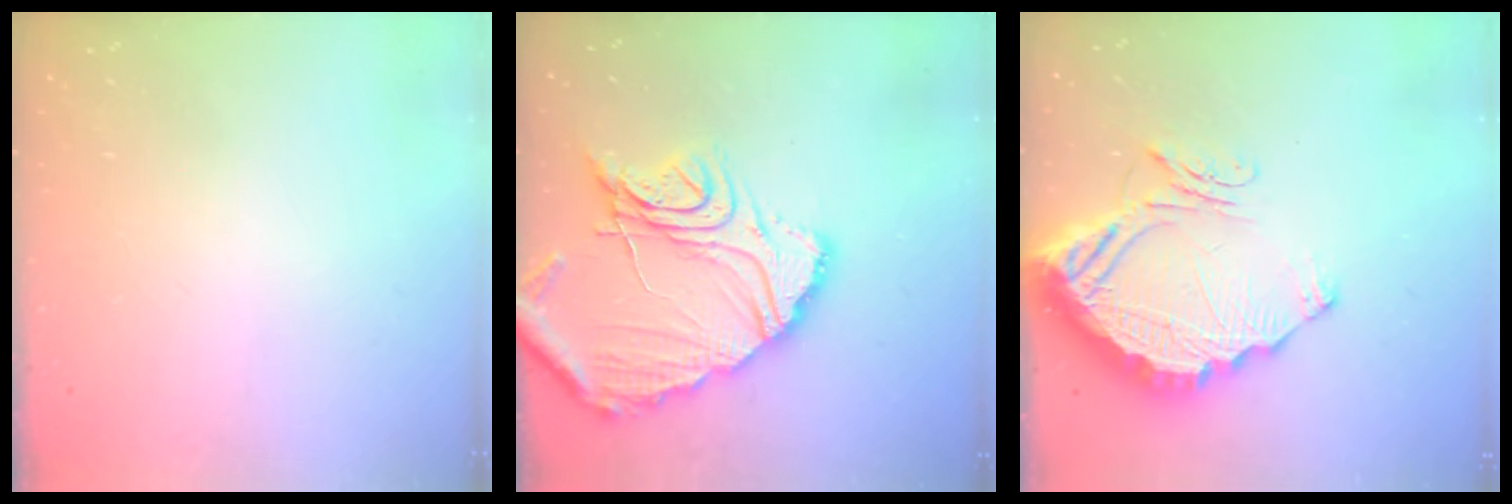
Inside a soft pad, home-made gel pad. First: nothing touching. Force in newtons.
{"total": 20.2, "press": 20.1, "slide": 2.1}
{"total": 19.3, "press": 19.2, "slide": 1.5}